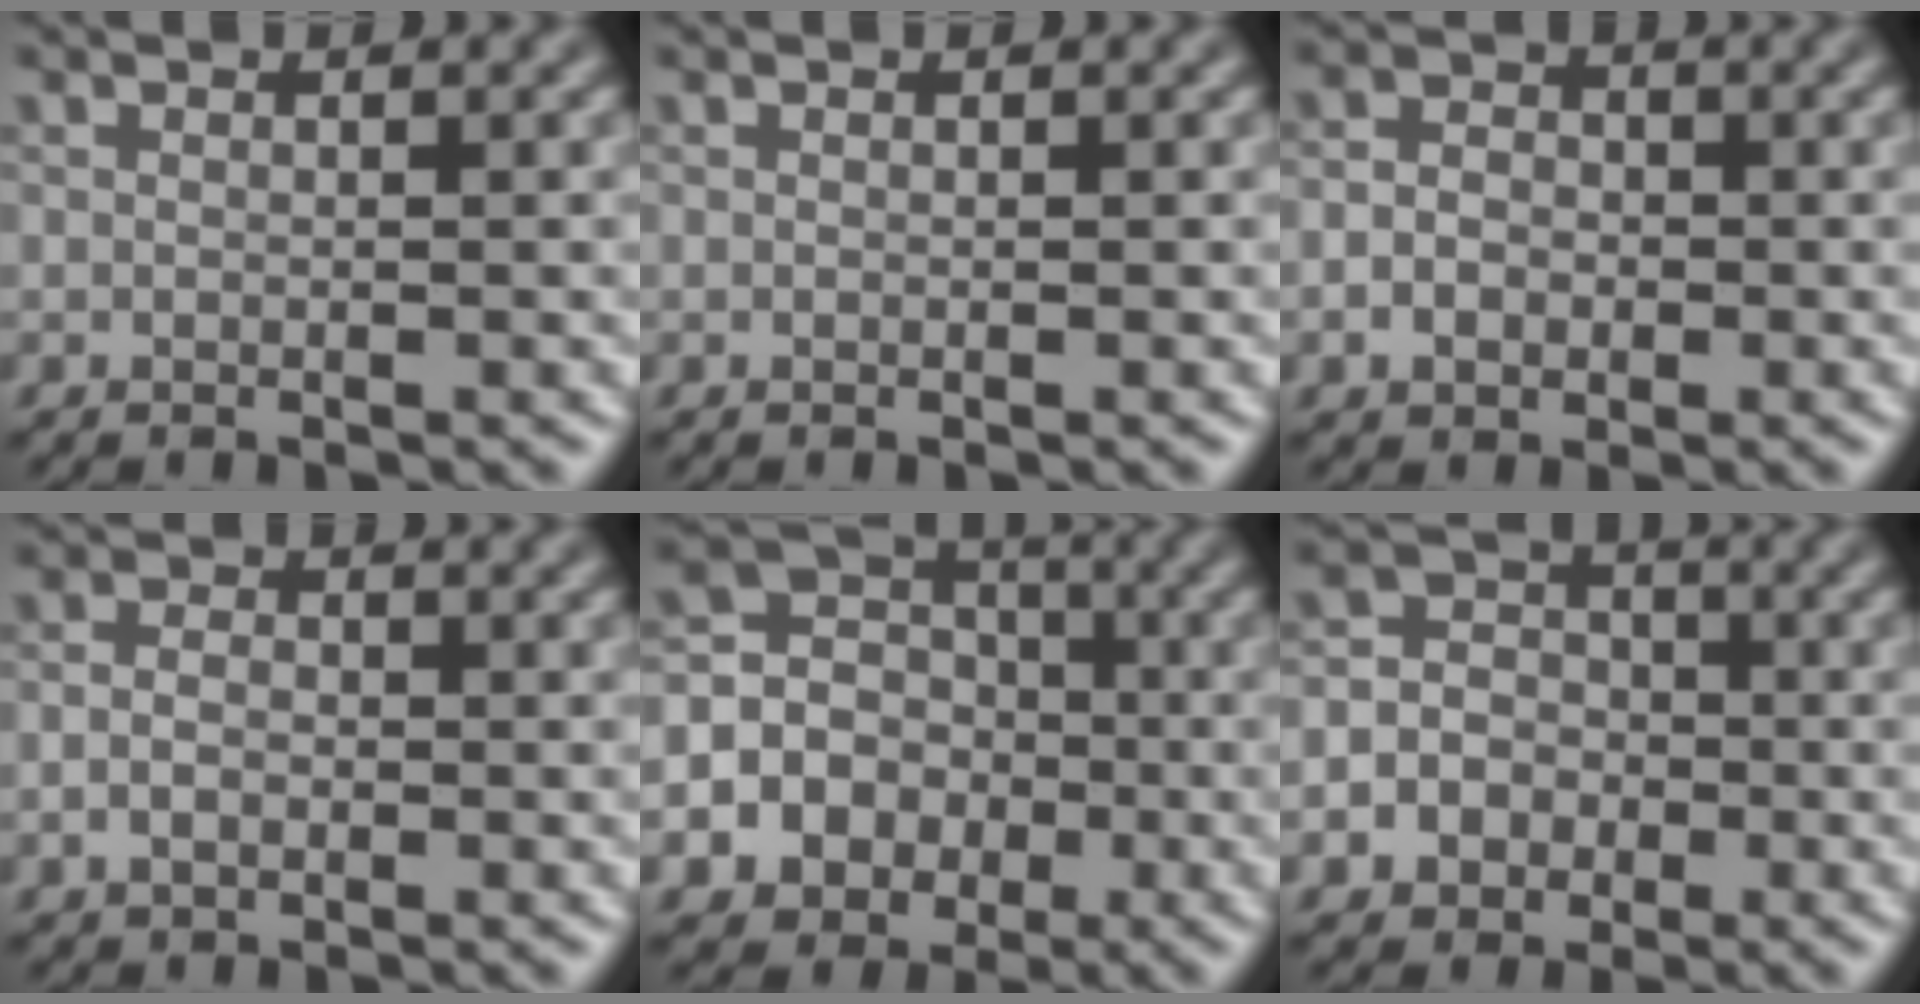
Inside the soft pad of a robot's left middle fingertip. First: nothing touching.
{"total": 0.0}
{"total": 2.5, "force": [-0.6, 2.1, 1.2], "torque": [-0.011, -0.002, -0.018]}
{"total": 1.9, "force": [-0.6, 1.4, 1.3], "torque": [-0.026, 0.001, -0.015]}
{"total": 8.0, "force": [-2.5, 7.1, 2.7], "torque": [-0.052, -0.001, -0.058]}
{"total": 5.7, "force": [-2.1, 5.1, 1.5], "torque": [-0.009, 0.001, -0.053]}